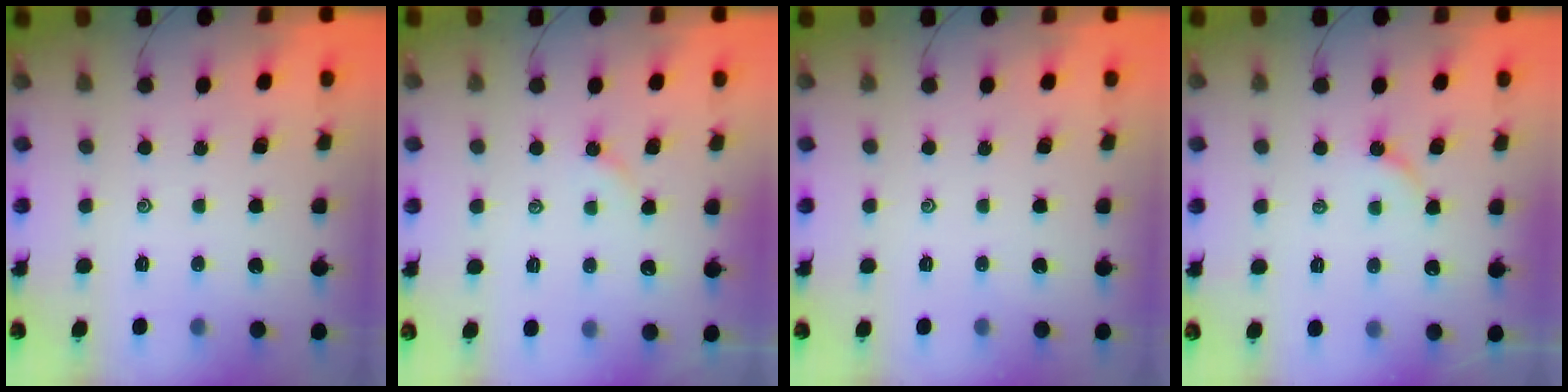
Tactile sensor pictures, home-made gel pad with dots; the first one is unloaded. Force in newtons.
{"total": 3.0, "press": 3.0, "slide": 0.4}
{"total": 0.0}
{"total": 4.6, "press": 4.5, "slide": 0.7}